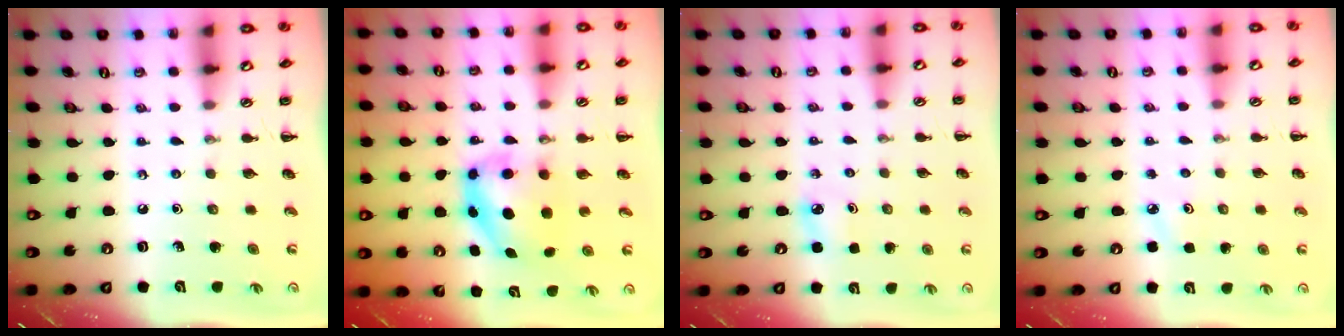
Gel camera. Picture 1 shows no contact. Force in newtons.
{"total": 6.5, "press": 6.4, "slide": 0.9}
{"total": 4.4, "press": 4.3, "slide": 1.2}
{"total": 4.3, "press": 4.1, "slide": 1.3}